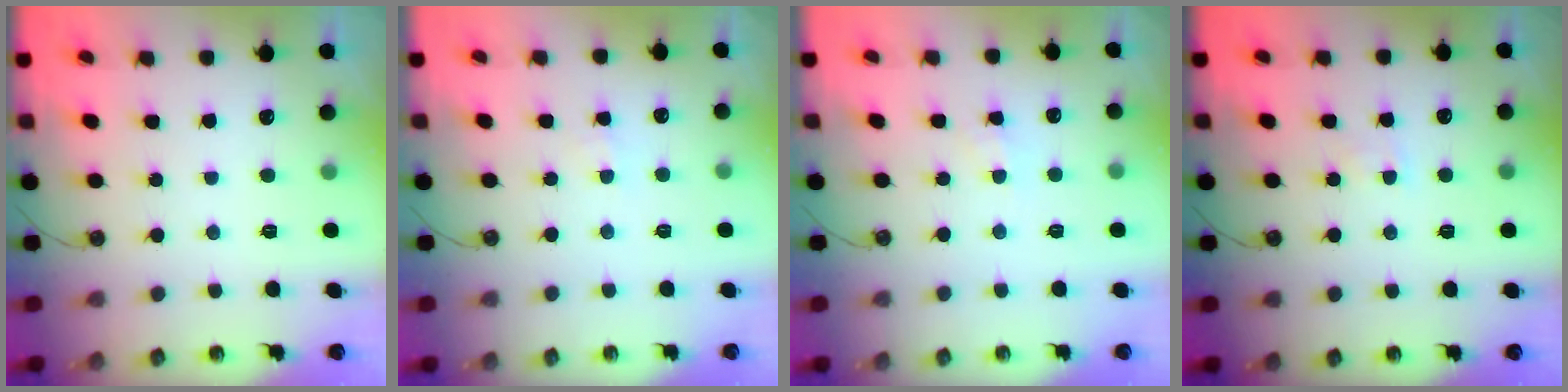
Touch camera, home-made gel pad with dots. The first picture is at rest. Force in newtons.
{"total": 2.3, "press": 2.3, "slide": 0.4}
{"total": 2.7, "press": 2.7, "slide": 0.4}
{"total": 2.4, "press": 2.4, "slide": 0.4}